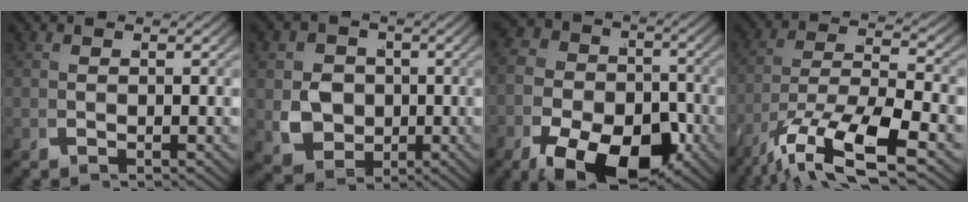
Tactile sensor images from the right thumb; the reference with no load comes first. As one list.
[{"total": 10.0, "force": [-1.5, 8.7, 4.7], "torque": [-0.102, -0.043, -0.016]}, {"total": 13.5, "force": [-3.8, 9.4, 8.9], "torque": [-0.141, -0.053, -0.052]}, {"total": 9.0, "force": [-2.4, 4.1, 7.7], "torque": [-0.158, -0.030, -0.026]}]